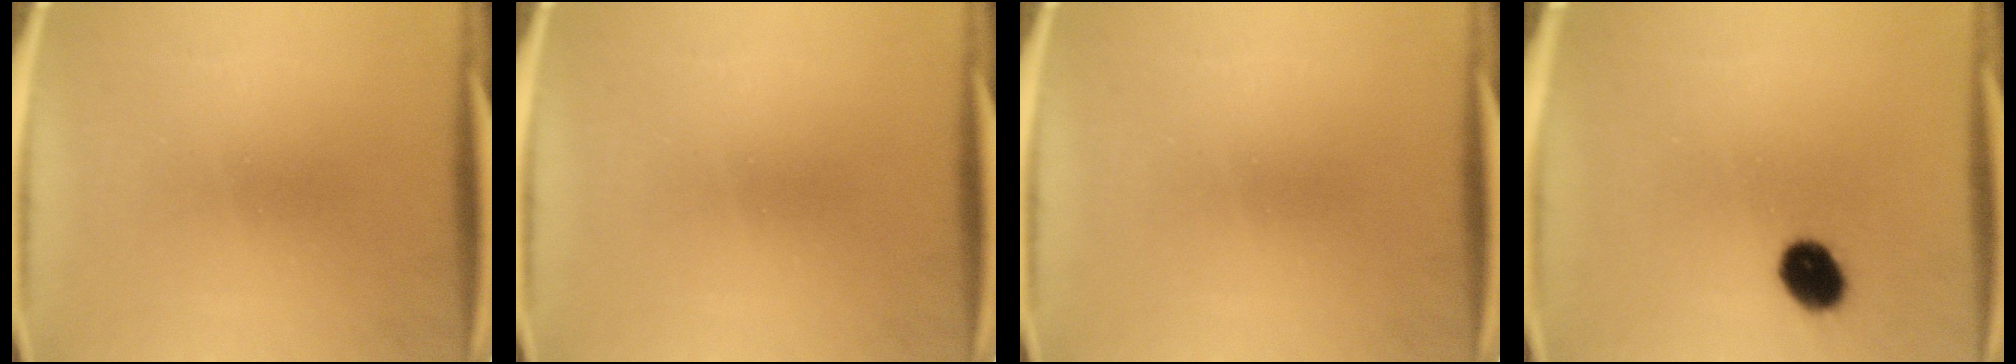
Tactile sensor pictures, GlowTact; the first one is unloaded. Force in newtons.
{"total": 0.0}
{"total": 0.0}
{"total": 7.2}